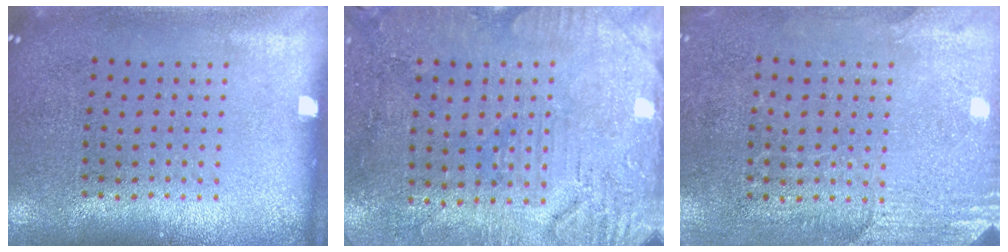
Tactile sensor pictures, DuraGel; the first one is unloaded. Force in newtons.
{"total": 2.9, "press": 2.7, "slide": 1.1}
{"total": 2.7, "press": 2.5, "slide": 1.1}